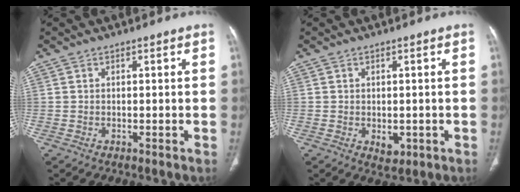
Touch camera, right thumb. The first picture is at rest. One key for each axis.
{"total": 2.8, "fx": -0.6, "fy": 1.9, "fz": 1.9, "tx": -0.017, "ty": -0.002, "tz": 0.001}